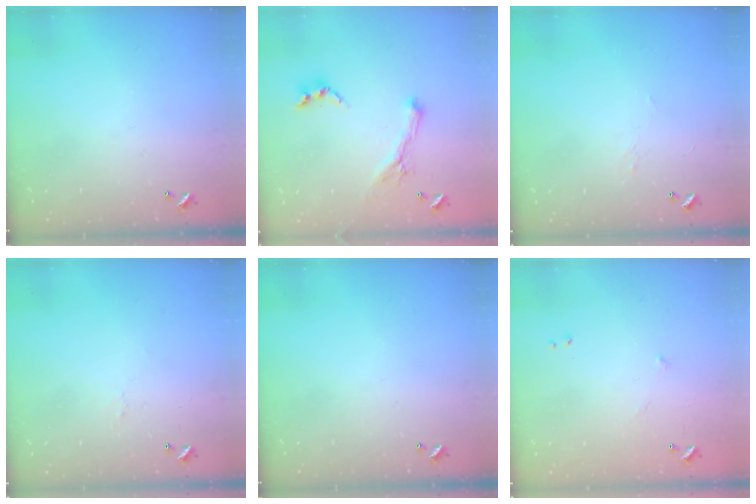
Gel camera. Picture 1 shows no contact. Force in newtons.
{"total": 0.8, "press": 0.8, "slide": 0.2}
{"total": 2.2, "press": 2.0, "slide": 0.8}
{"total": 1.6, "press": 1.5, "slide": 0.5}
{"total": 0.0}
{"total": 7.0, "press": 7.0, "slide": 0.6}